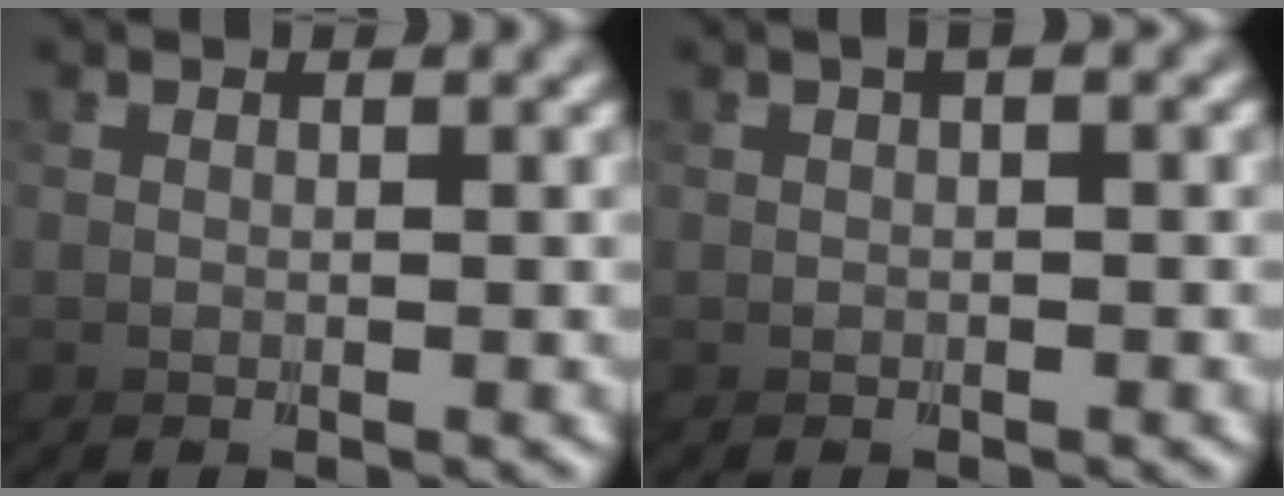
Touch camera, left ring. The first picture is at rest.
{"total": 0.8, "force": [-0.4, -0.7, 0.2], "torque": [-0.014, 0.003, -0.005]}